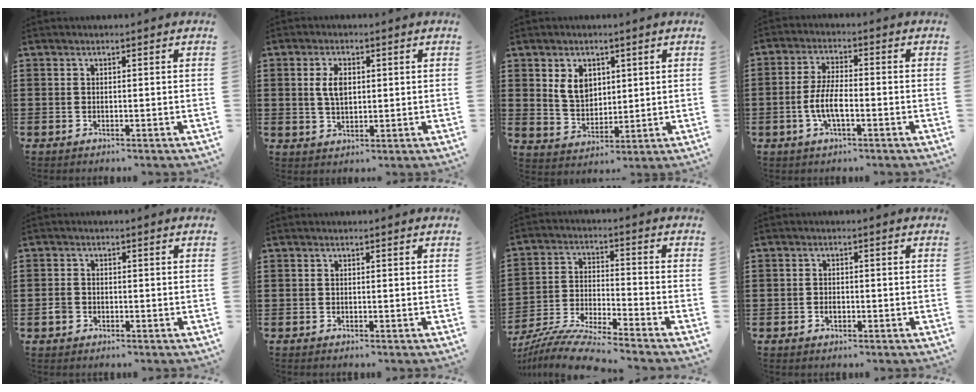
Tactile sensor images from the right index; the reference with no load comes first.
{"total": 4.2, "force": [0.8, 2.2, 3.5], "torque": [-0.073, 0.010, 0.012]}
{"total": 5.5, "force": [2.2, 4.0, 3.0], "torque": [-0.065, 0.010, 0.039]}
{"total": 5.6, "force": [-1.7, 1.7, 5.1], "torque": [-0.121, -0.008, -0.040]}
{"total": 1.9, "force": [-1.0, 1.4, 0.8], "torque": [-0.031, -0.005, -0.025]}
{"total": 0.0}
{"total": 7.9, "force": [-7.5, -0.3, 2.4], "torque": [-0.062, -0.006, -0.153]}
{"total": 1.1, "force": [-0.6, 0.8, 0.5], "torque": [-0.012, -0.002, -0.011]}